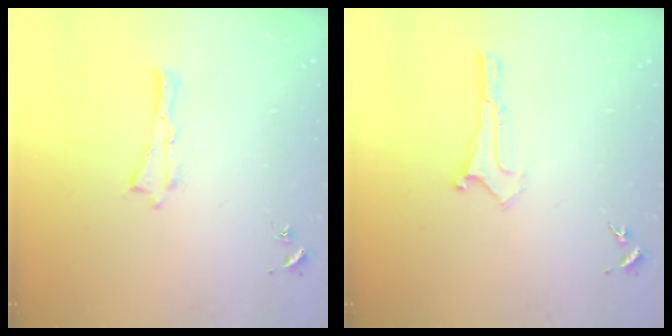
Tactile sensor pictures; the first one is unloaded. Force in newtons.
{"total": 0.0}